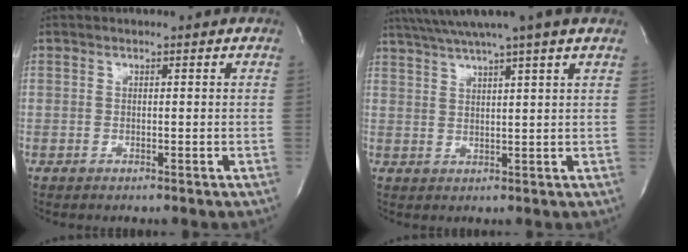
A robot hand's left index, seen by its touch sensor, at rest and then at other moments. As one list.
[{"total": 10.7, "force": [8.7, -1.5, 6.1], "torque": [-0.110, 0.025, 0.122]}]